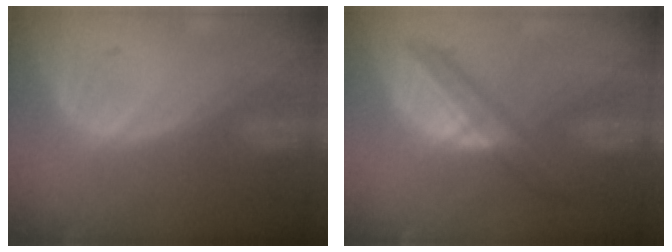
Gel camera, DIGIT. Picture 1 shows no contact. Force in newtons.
{"total": 5.8, "press": 5.6, "slide": 1.3}